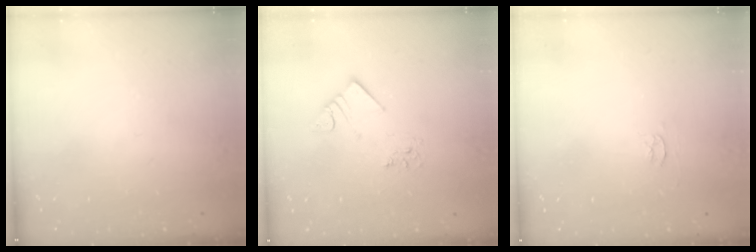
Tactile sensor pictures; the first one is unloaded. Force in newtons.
{"total": 3.4, "press": 3.4, "slide": 0.1}
{"total": 2.6, "press": 2.6, "slide": 0.3}